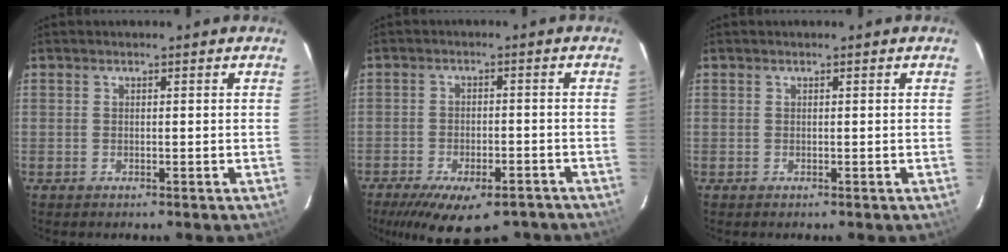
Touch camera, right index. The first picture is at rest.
{"total": 15.4, "force": [-11.3, 6.1, 8.5], "torque": [-0.170, -0.026, -0.161]}
{"total": 0.0}